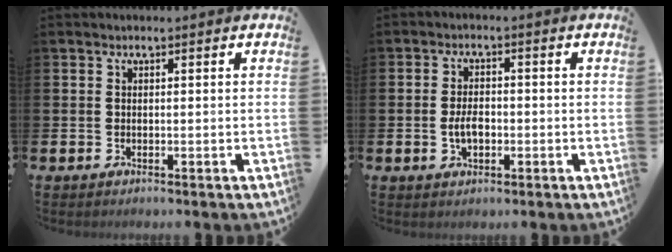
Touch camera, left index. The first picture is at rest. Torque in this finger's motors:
{"motor_torque": [0.37, 0.09, 0.09, 0.11]}